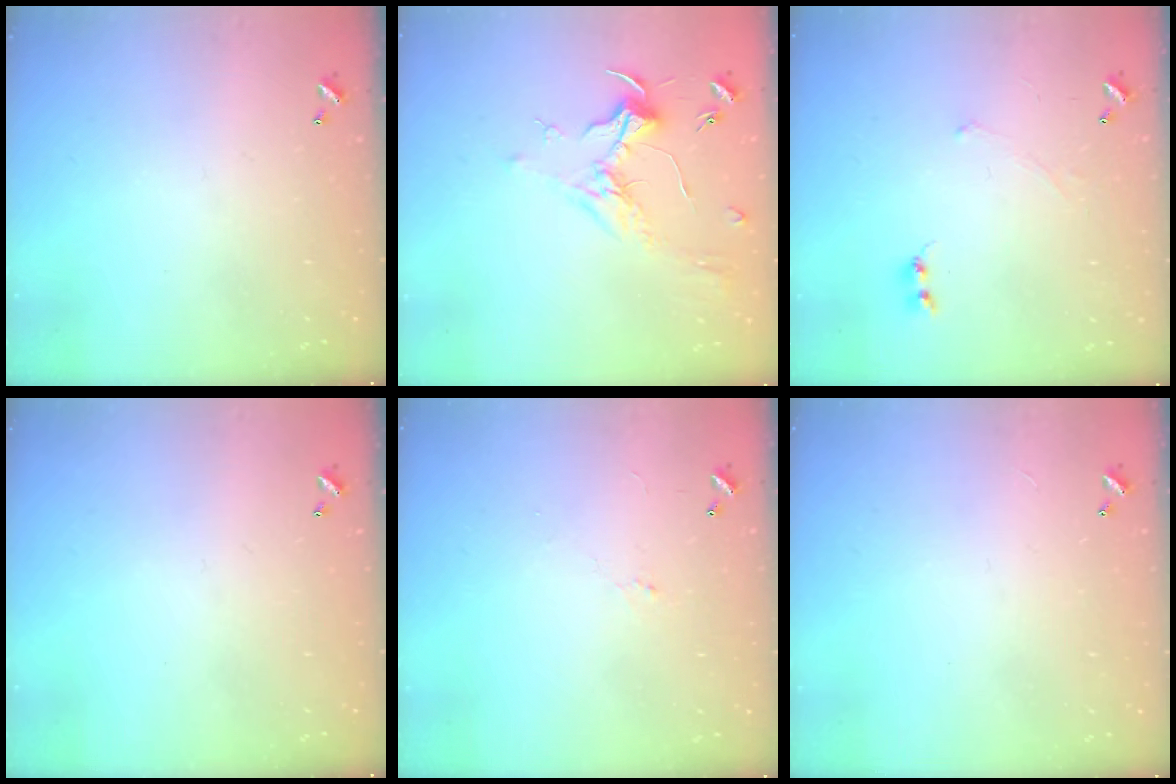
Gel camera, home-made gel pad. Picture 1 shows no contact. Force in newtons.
{"total": 1.8, "press": 1.6, "slide": 0.7}
{"total": 0.7, "press": 0.4, "slide": 0.5}
{"total": 0.0}
{"total": 0.7, "press": 0.4, "slide": 0.6}
{"total": 2.8, "press": 2.8, "slide": 0.3}